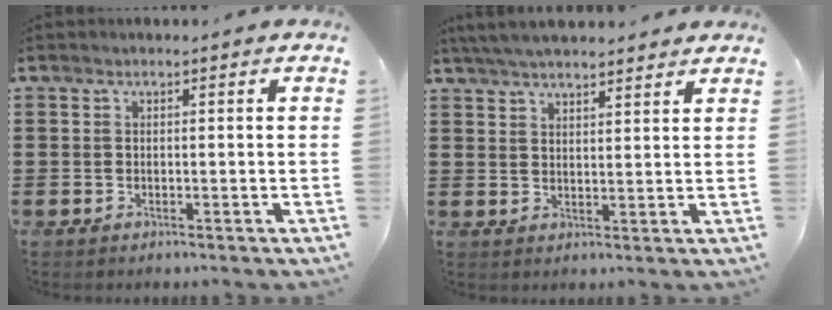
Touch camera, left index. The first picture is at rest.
{"total": 4.6, "force": [4.3, 0.2, 1.4], "torque": [-0.040, -0.007, 0.080]}